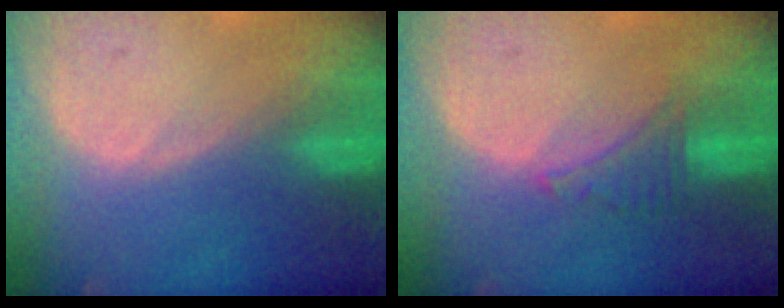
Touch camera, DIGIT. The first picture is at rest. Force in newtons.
{"total": 2.9, "press": 2.9, "slide": 0.6}